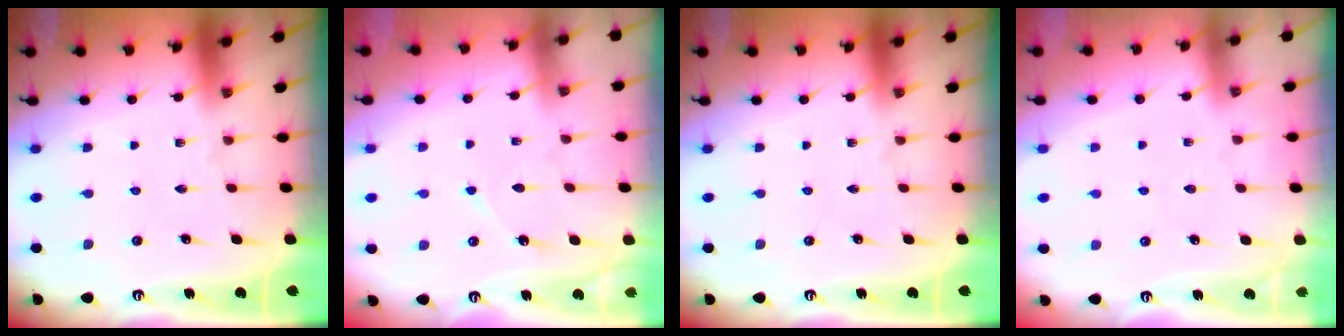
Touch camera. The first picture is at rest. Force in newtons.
{"total": 5.0, "press": 5.0, "slide": 0.6}
{"total": 0.0}
{"total": 3.1, "press": 3.0, "slide": 0.5}